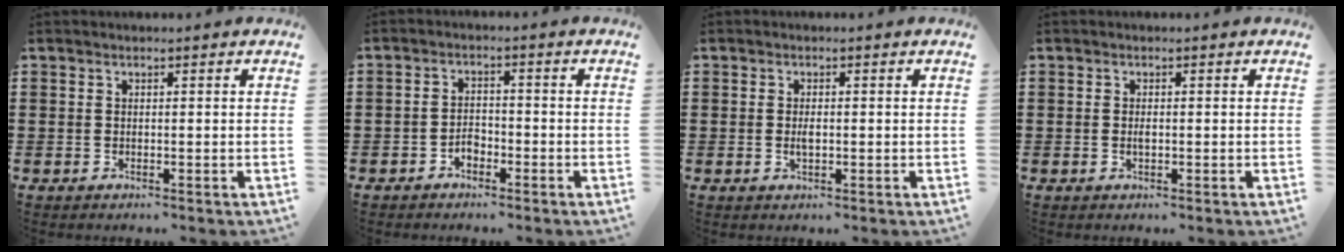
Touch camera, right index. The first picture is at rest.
{"total": 2.4, "force": [-1.6, 1.4, 1.1], "torque": [-0.026, 0.003, -0.033]}
{"total": 1.7, "force": [-0.1, 0.7, 1.5], "torque": [-0.029, 0.002, -0.003]}
{"total": 1.0, "force": [-0.1, 0.4, 0.9], "torque": [-0.018, 0.001, -0.003]}